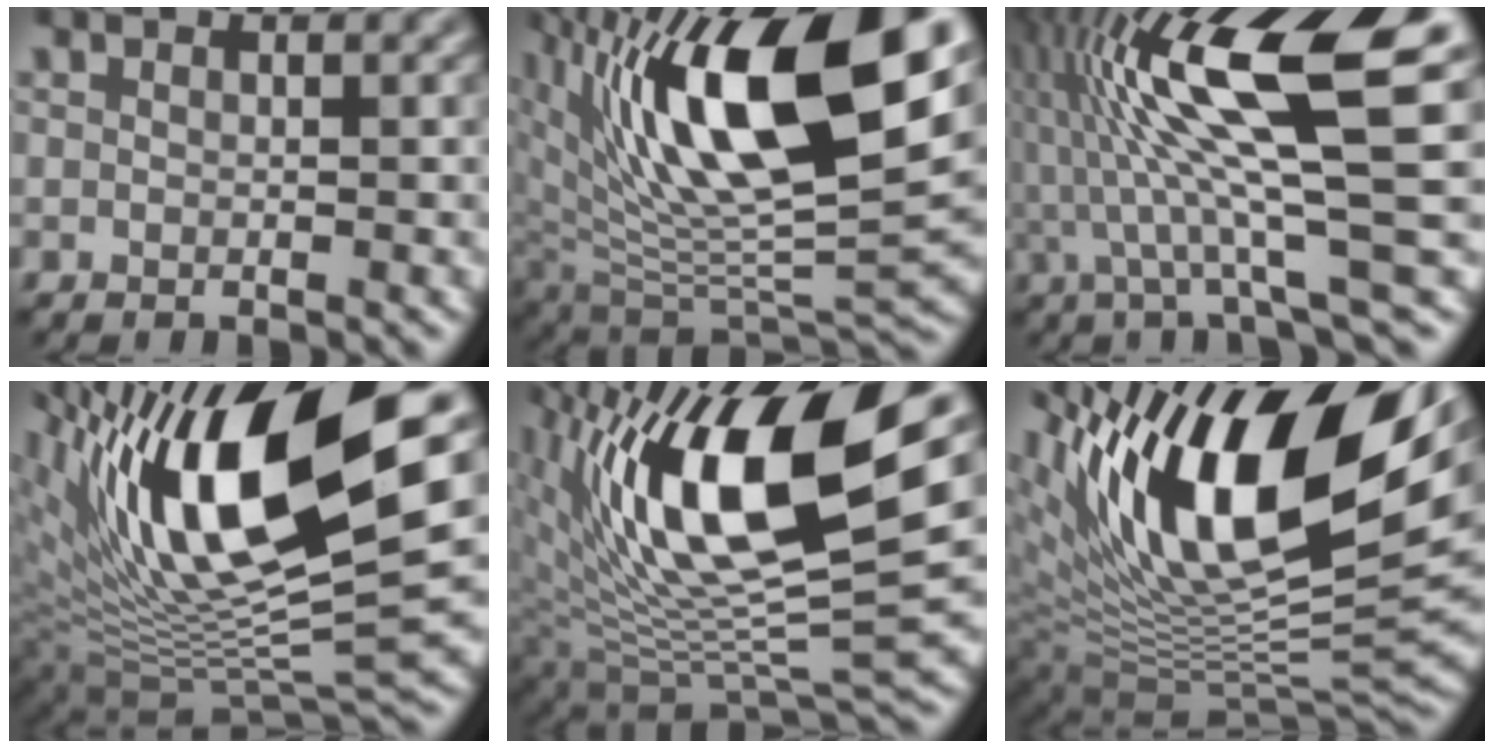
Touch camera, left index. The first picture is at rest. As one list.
[{"total": 15.5, "force": [5.8, 6.3, 12.9], "torque": [-0.214, 0.001, 0.097]}, {"total": 14.1, "force": [2.2, 2.8, 13.7], "torque": [-0.249, 0.022, 0.037]}, {"total": 16.1, "force": [5.8, 5.0, 14.2], "torque": [-0.249, 0.003, 0.097]}, {"total": 15.8, "force": [4.3, 5.5, 14.2], "torque": [-0.249, -0.003, 0.068]}, {"total": 17.7, "force": [7.5, 6.7, 14.5], "torque": [-0.250, 0.017, 0.127]}]